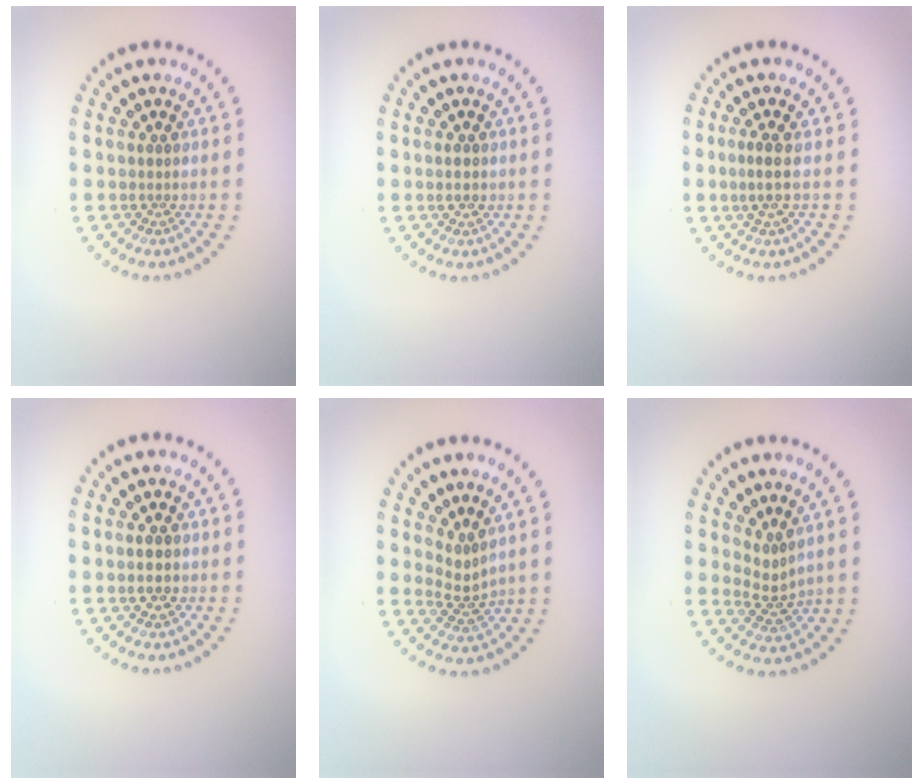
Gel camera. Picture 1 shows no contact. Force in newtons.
{"total": 0.8, "press": 0.8, "slide": 0.1}
{"total": 2.0, "press": 1.4, "slide": 1.4}
{"total": 2.4, "press": 2.4, "slide": 0.1}
{"total": 2.1, "press": 1.6, "slide": 1.5}
{"total": 2.2, "press": 1.5, "slide": 1.6}